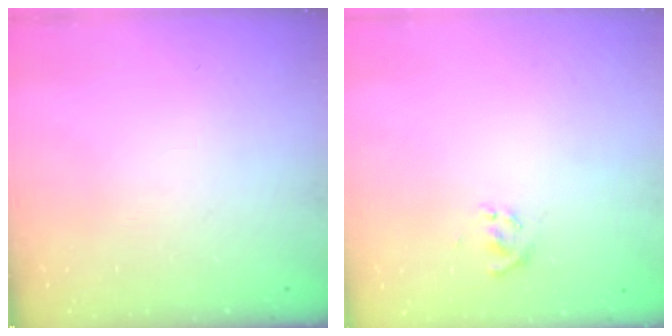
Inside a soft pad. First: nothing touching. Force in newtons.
{"total": 2.0, "press": 1.7, "slide": 0.9}